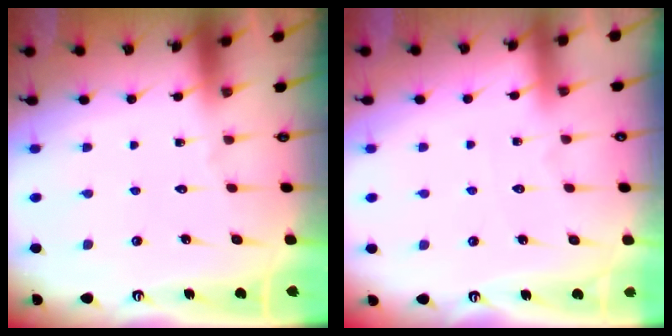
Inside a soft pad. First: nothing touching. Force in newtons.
{"total": 2.4, "press": 2.4, "slide": 0.4}